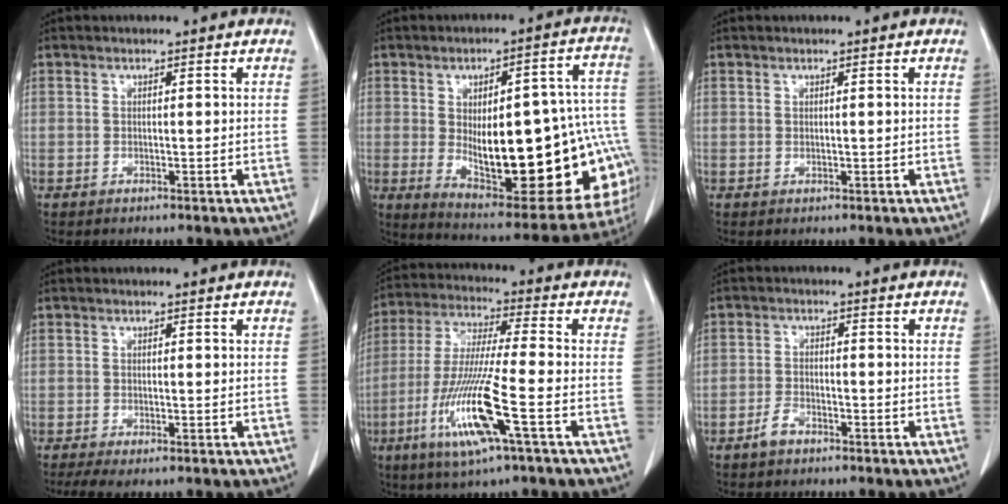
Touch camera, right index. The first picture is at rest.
{"total": 27.8, "force": [-4.0, 9.4, 25.8], "torque": [-0.276, 0.020, -0.028]}
{"total": 0.0}
{"total": 3.1, "force": [-2.2, 0.6, 2.1], "torque": [-0.036, -0.008, -0.036]}
{"total": 13.8, "force": [-5.3, -0.2, 12.7], "torque": [-0.269, -0.024, -0.106]}
{"total": 2.6, "force": [-1.9, 1.2, 1.2], "torque": [-0.025, 0.004, -0.032]}